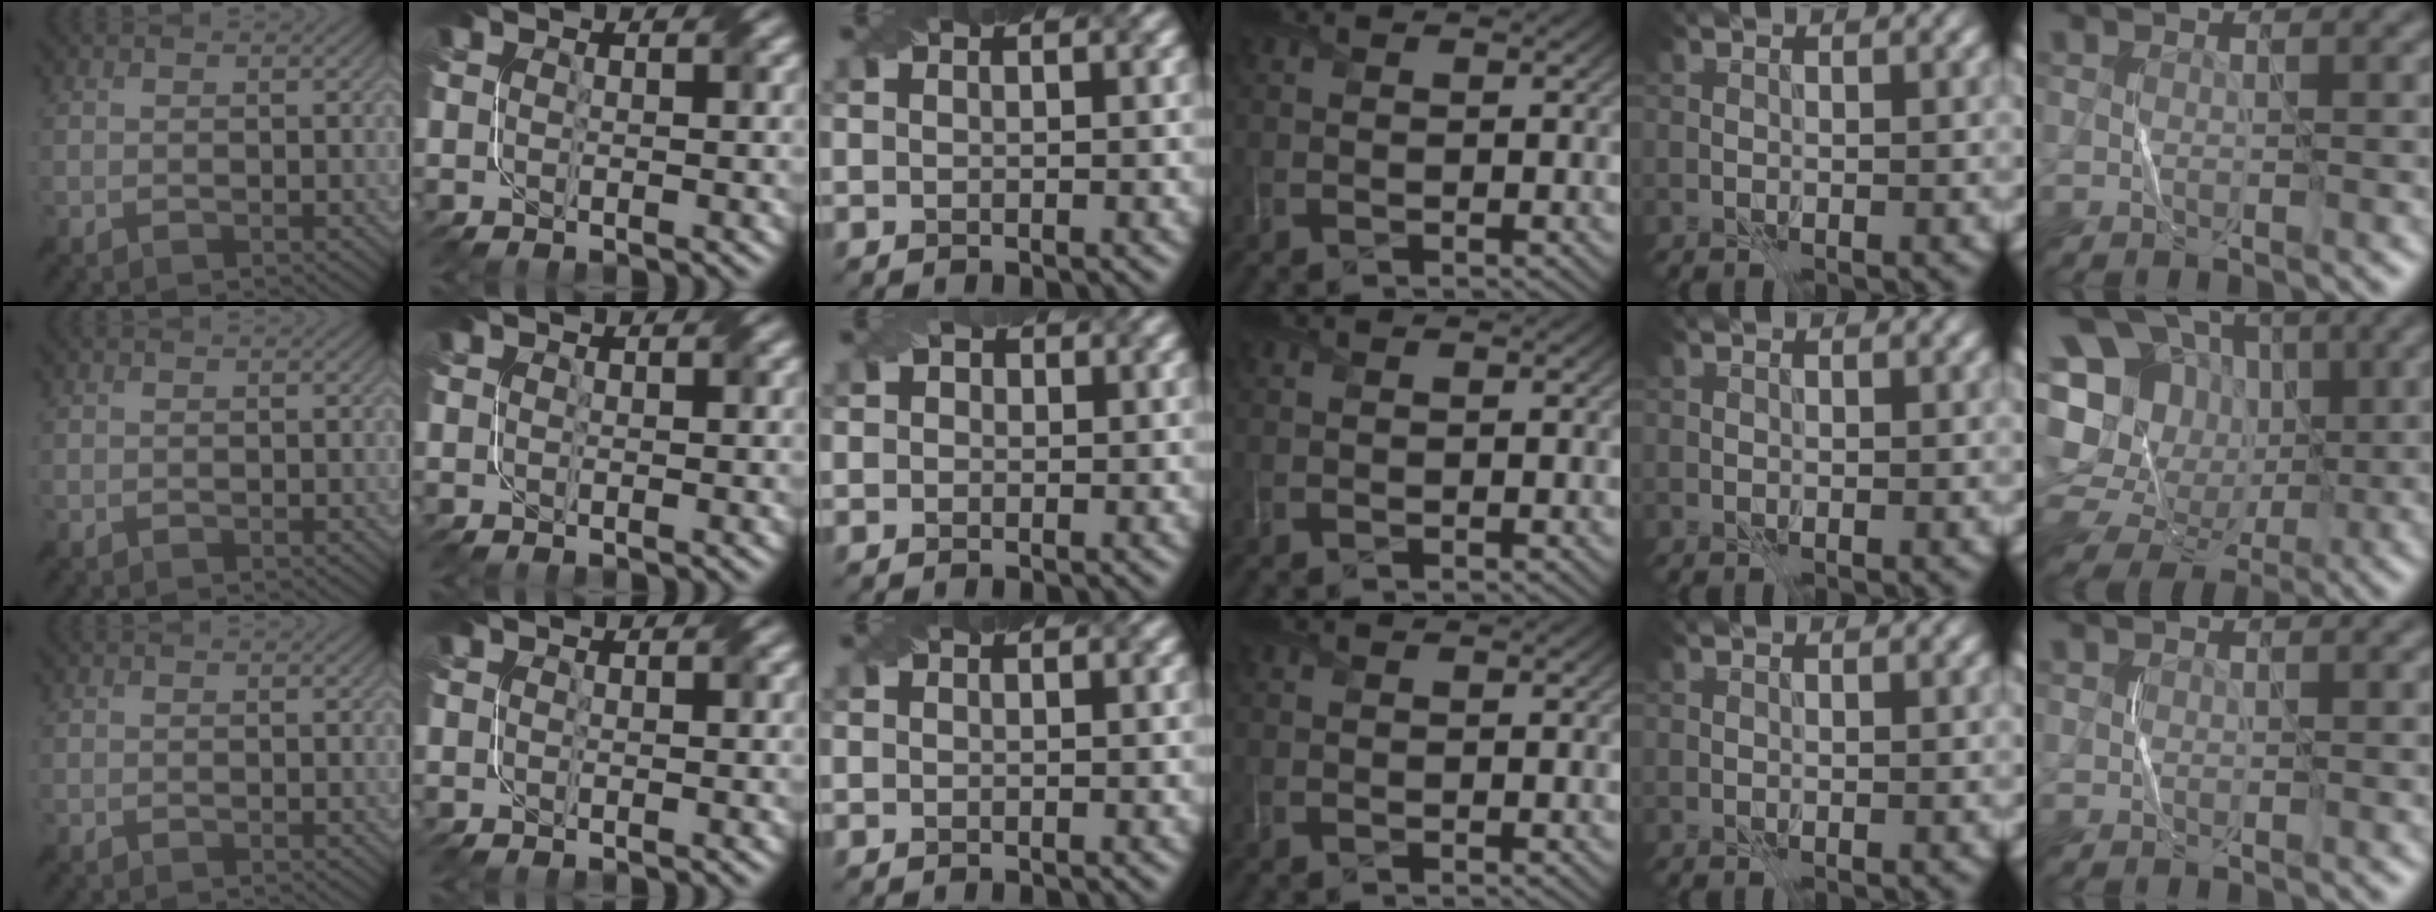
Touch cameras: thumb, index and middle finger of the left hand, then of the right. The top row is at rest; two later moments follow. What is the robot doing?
{"motion": "fold", "object": "file"}